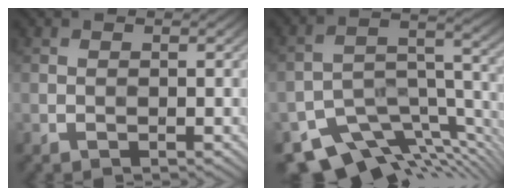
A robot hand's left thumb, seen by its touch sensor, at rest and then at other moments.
{"total": 12.1, "force": [-9.0, 5.1, 6.3], "torque": [-0.111, -0.022, -0.138]}